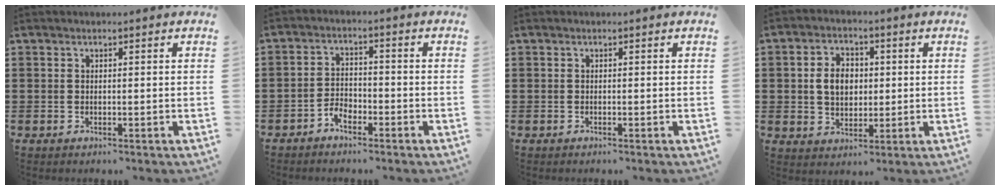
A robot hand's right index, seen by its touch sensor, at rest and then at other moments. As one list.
[{"total": 2.9, "force": [-2.4, 1.4, 1.0], "torque": [-0.022, 0.009, -0.049]}, {"total": 0.0}, {"total": 5.4, "force": [0.3, 4.0, 3.7], "torque": [-0.081, 0.009, -0.001]}]